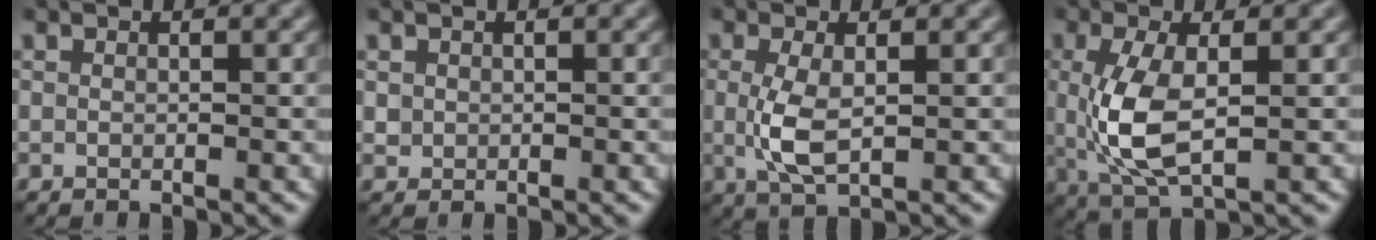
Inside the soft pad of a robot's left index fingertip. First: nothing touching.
{"total": 0.7, "force": [0.2, 0.7, 0.1], "torque": [0.000, -0.005, 0.007]}
{"total": 3.4, "force": [0.0, 1.2, 3.2], "torque": [-0.075, -0.003, 0.003]}
{"total": 5.7, "force": [0.1, 2.4, 5.2], "torque": [-0.125, -0.007, 0.007]}